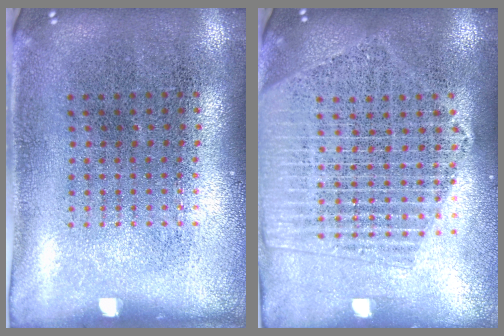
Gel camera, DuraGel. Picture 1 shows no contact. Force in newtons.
{"total": 2.0, "press": 1.8, "slide": 0.9}